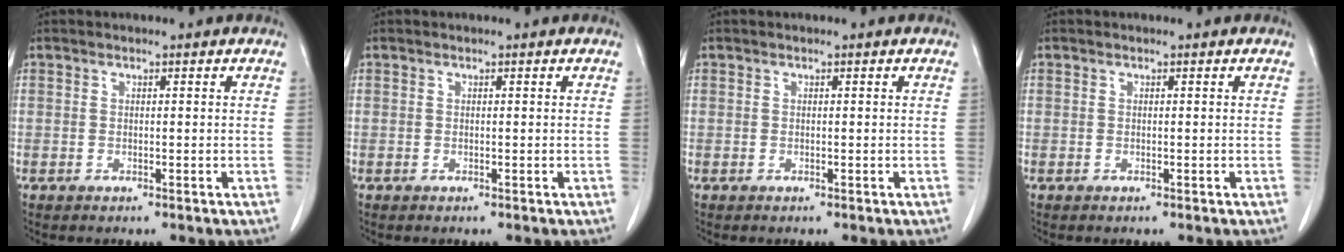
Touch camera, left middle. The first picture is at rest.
{"total": 0.0}
{"total": 0.0}
{"total": 0.0}